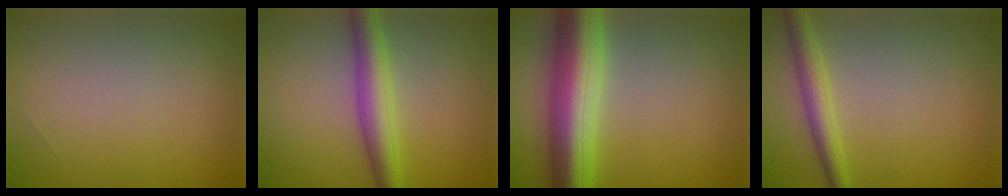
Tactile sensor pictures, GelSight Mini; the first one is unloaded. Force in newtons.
{"total": 4.5, "press": 4.5, "slide": 0.1}
{"total": 9.8, "press": 9.8, "slide": 0.3}
{"total": 2.7, "press": 2.7, "slide": 0.1}